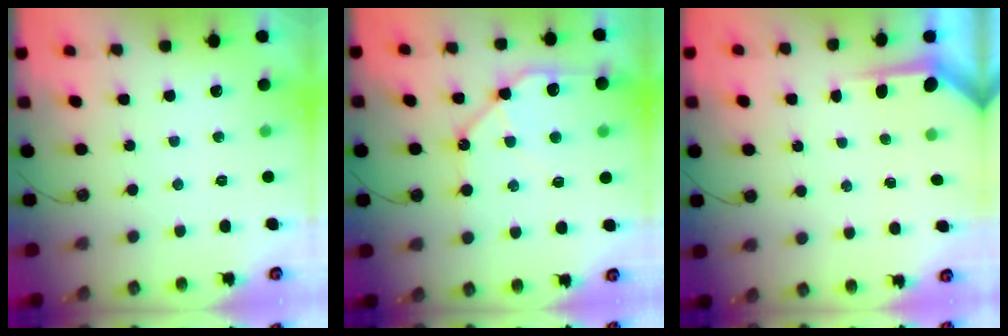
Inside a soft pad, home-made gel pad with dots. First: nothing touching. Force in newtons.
{"total": 12.9, "press": 12.8, "slide": 1.5}
{"total": 3.9, "press": 3.9, "slide": 0.4}